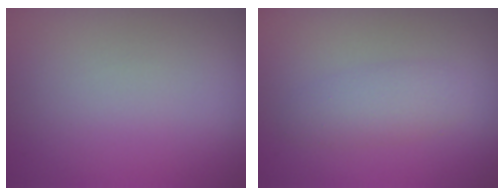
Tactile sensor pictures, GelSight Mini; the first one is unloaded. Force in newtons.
{"total": 2.3, "press": 2.3, "slide": 0.1}